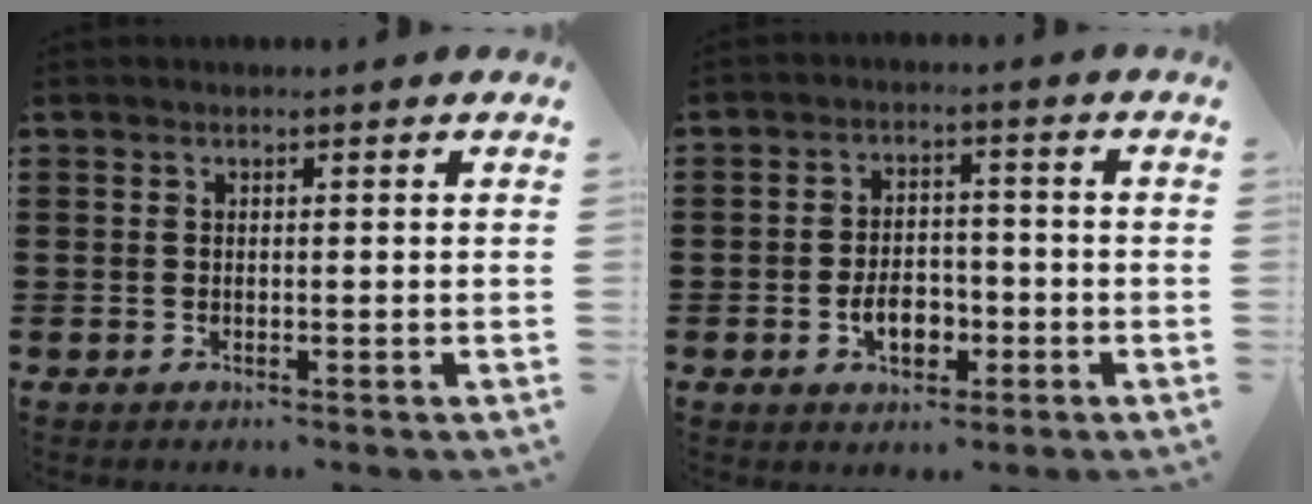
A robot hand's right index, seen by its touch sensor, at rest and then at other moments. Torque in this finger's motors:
{"motor_torque": [1.07, 1.06, 0.36, 0.07]}